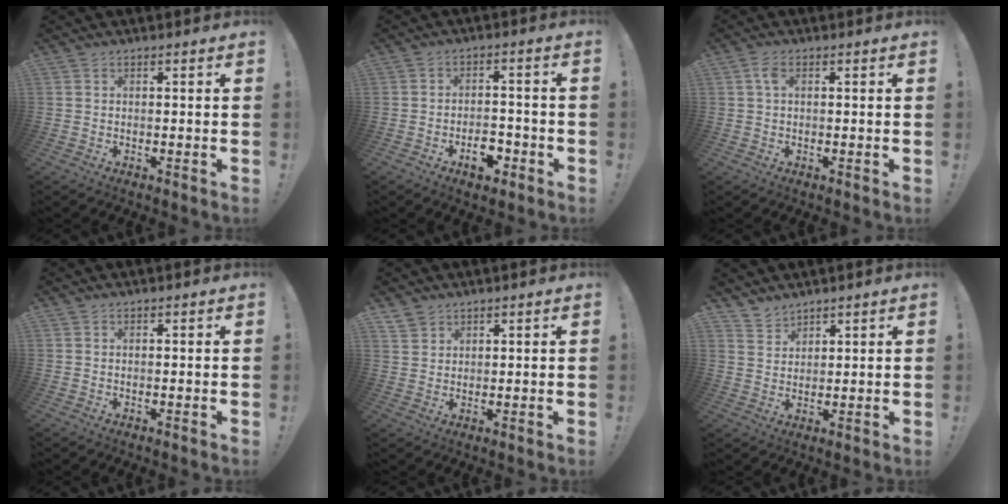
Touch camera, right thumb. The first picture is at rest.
{"total": 7.1, "force": [-3.6, 4.3, 4.4], "torque": [-0.043, 0.021, -0.059]}
{"total": 2.8, "force": [0.7, 1.4, 2.3], "torque": [-0.041, 0.003, 0.011]}
{"total": 0.0}
{"total": 3.5, "force": [2.9, 2.0, 0.5], "torque": [-0.007, -0.018, 0.054]}
{"total": 3.9, "force": [3.5, 1.7, 0.1], "torque": [-0.001, -0.026, 0.068]}